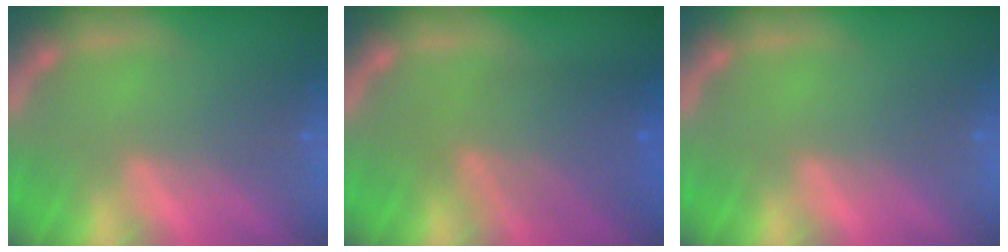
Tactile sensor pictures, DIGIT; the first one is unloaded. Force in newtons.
{"total": 6.5}
{"total": 0.0}